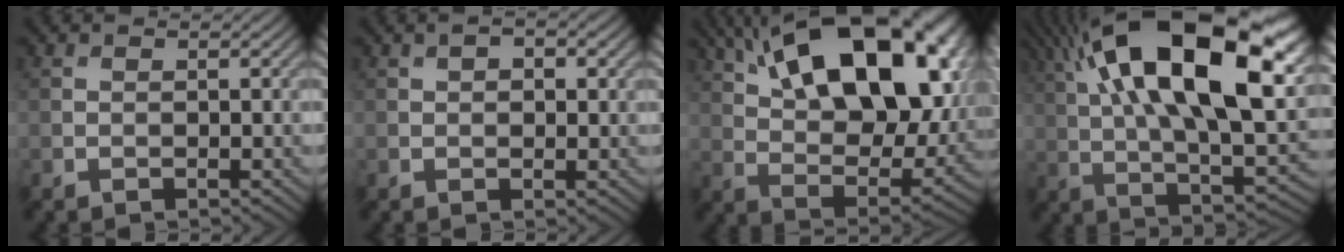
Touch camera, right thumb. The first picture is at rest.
{"total": 2.9, "force": [1.1, 1.6, 2.2], "torque": [-0.031, -0.002, 0.018]}
{"total": 22.0, "force": [10.0, 10.8, 16.4], "torque": [-0.268, 0.039, 0.148]}
{"total": 22.8, "force": [8.4, 9.1, 19.0], "torque": [-0.330, 0.047, 0.138]}